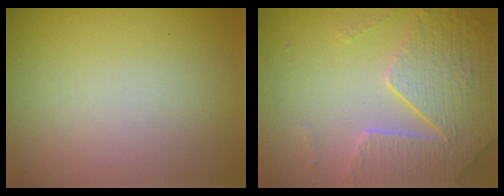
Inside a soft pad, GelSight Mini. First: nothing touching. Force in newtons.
{"total": 5.0, "press": 4.5, "slide": 2.1}